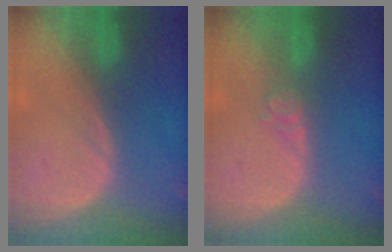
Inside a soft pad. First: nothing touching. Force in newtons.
{"total": 2.7, "press": 2.2, "slide": 1.5}